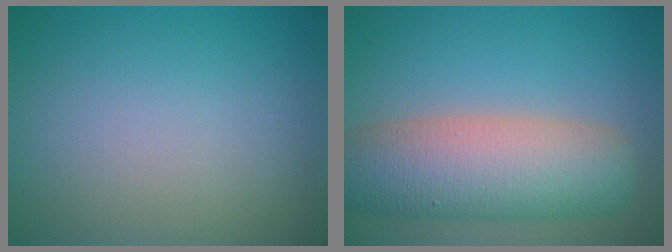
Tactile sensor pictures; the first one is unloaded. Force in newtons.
{"total": 9.1, "press": 9.1, "slide": 0.6}